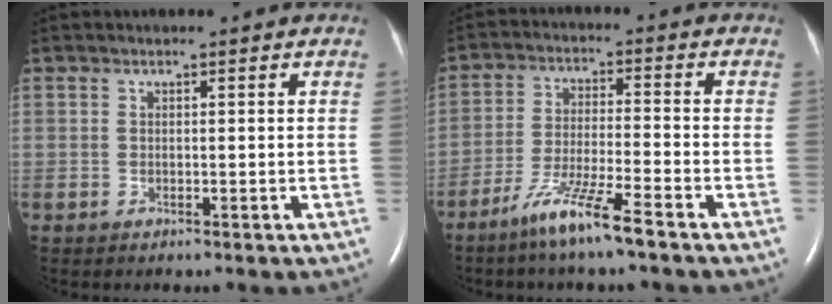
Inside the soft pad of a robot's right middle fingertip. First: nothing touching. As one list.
[{"total": 8.2, "force": [-5.8, -0.5, 5.8], "torque": [-0.114, -0.024, -0.116]}]